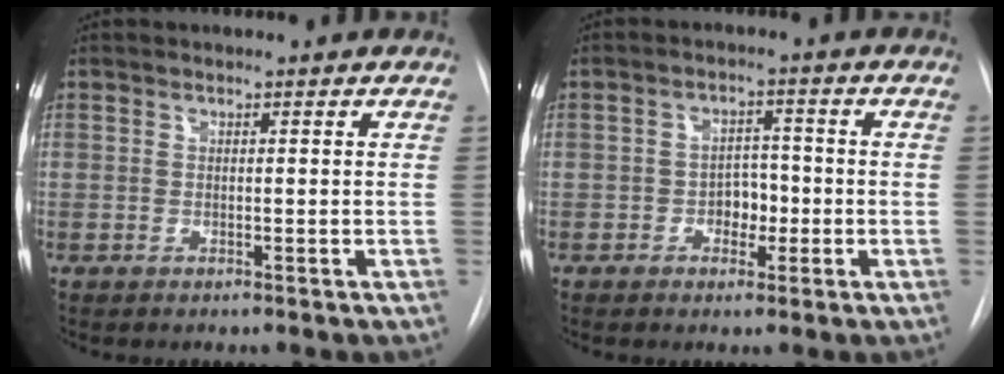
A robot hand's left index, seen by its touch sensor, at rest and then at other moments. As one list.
[{"total": 3.6, "force": [-1.4, 2.5, 2.3], "torque": [-0.026, 0.004, -0.022]}]